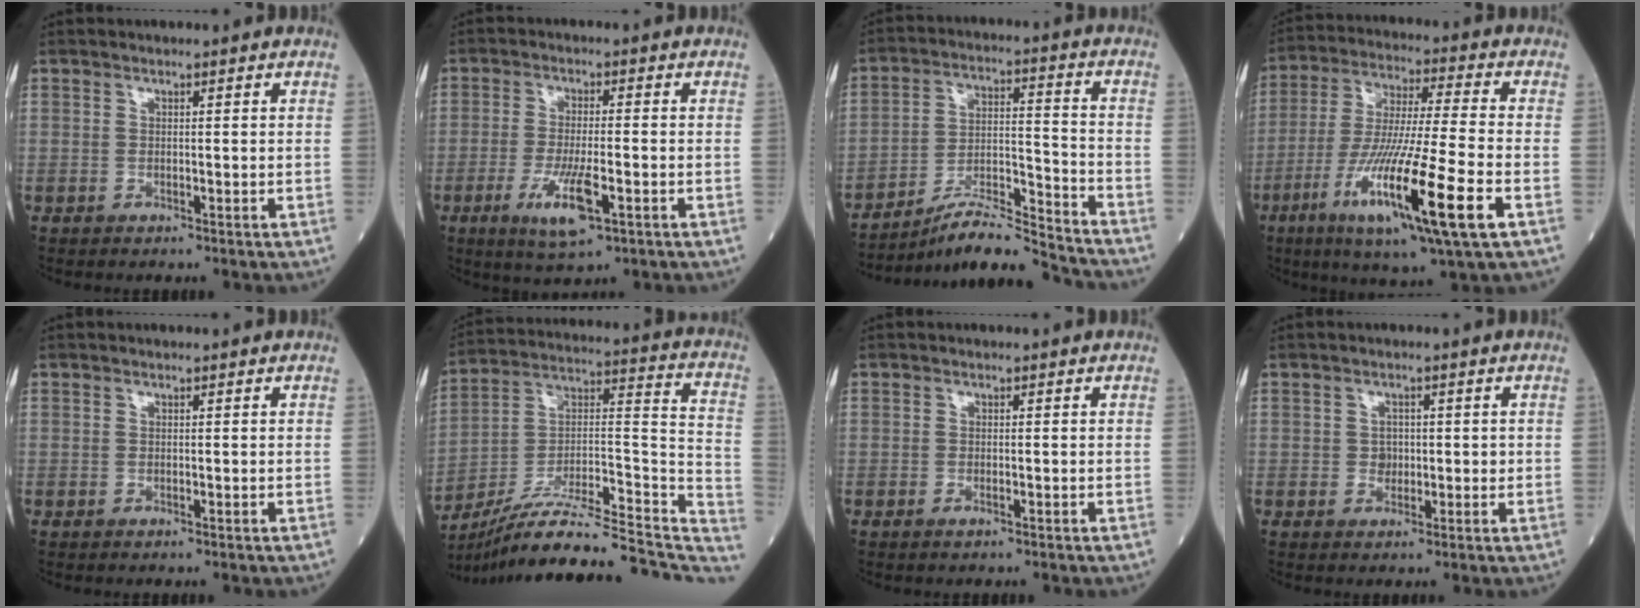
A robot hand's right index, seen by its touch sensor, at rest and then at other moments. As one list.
[{"total": 7.7, "force": [-3.0, 1.3, 6.9], "torque": [-0.133, -0.016, -0.049]}, {"total": 12.8, "force": [-12.4, -0.7, 3.1], "torque": [-0.050, 0.023, -0.218]}, {"total": 18.9, "force": [-7.5, 0.1, 17.4], "torque": [-0.328, -0.043, -0.135]}, {"total": 0.0}, {"total": 27.1, "force": [-24.1, 2.9, 12.1], "torque": [-0.137, 0.019, -0.364]}, {"total": 0.6, "force": [-0.4, 0.1, 0.5], "torque": [-0.011, -0.001, -0.006]}, {"total": 2.0, "force": [0.0, 1.7, 1.0], "torque": [-0.011, 0.003, 0.001]}]